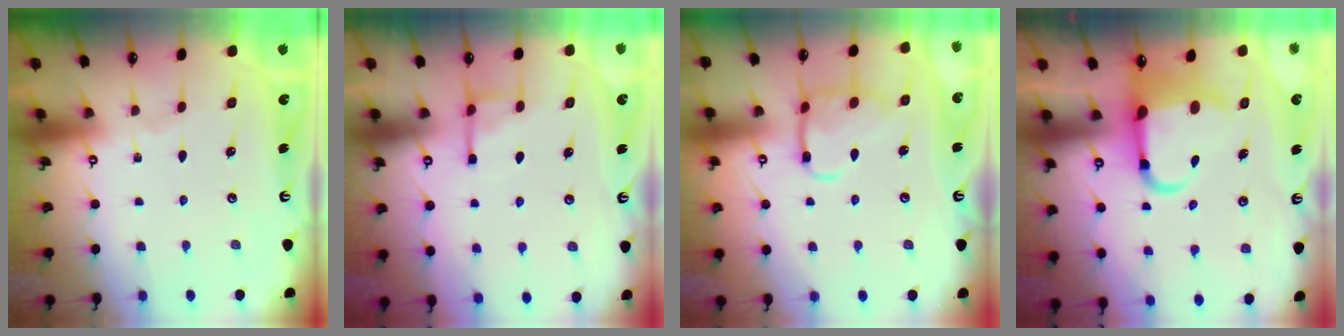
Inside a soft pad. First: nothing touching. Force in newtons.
{"total": 6.4, "press": 6.4, "slide": 0.6}
{"total": 13.8, "press": 13.8, "slide": 1.1}
{"total": 6.7, "press": 6.5, "slide": 1.6}